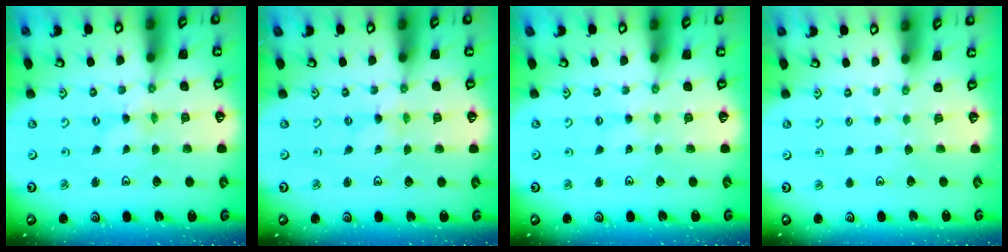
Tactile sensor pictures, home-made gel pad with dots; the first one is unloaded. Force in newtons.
{"total": 0.0}
{"total": 1.1, "press": 1.0, "slide": 0.3}
{"total": 0.6, "press": 0.6, "slide": 0.1}